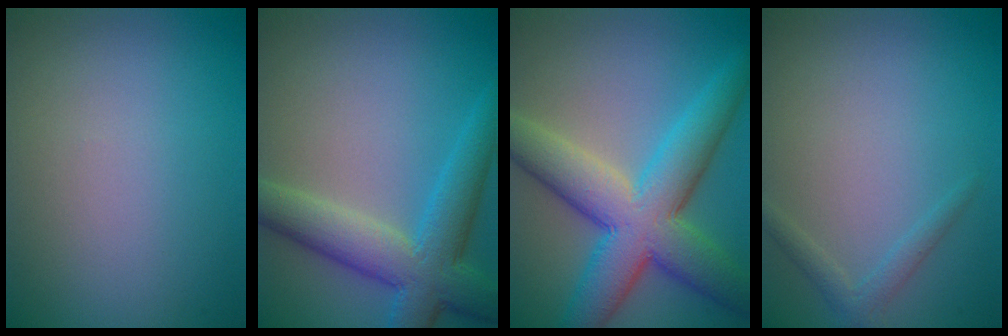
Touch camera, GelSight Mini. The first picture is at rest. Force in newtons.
{"total": 7.0, "press": 7.0, "slide": 0.5}
{"total": 10.0, "press": 10.0, "slide": 0.2}
{"total": 1.4, "press": 1.4, "slide": 0.1}